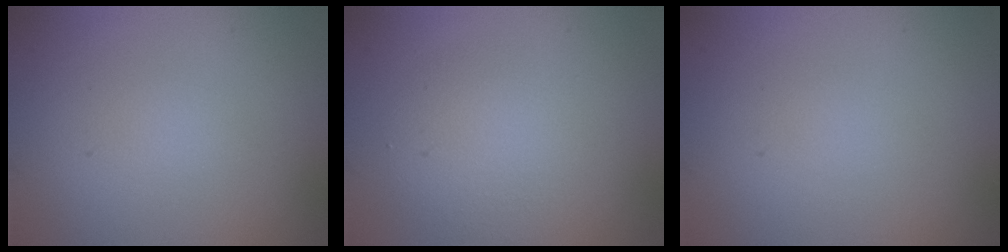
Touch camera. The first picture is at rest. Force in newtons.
{"total": 3.1, "press": 3.1, "slide": 0.1}
{"total": 0.0}